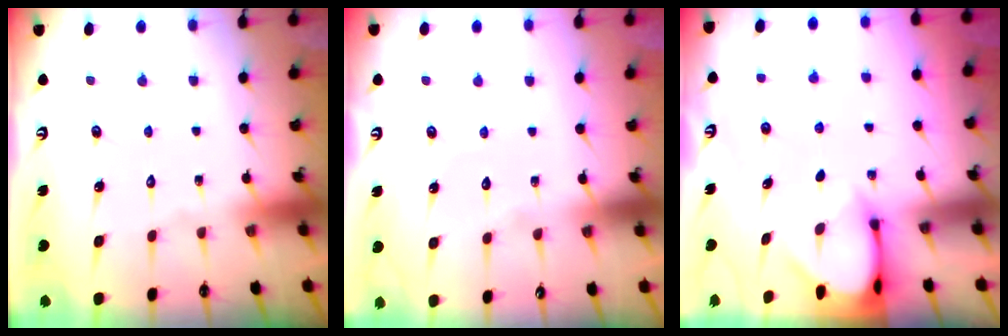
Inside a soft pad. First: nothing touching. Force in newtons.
{"total": 3.9, "press": 3.8, "slide": 0.3}
{"total": 3.2, "press": 3.2, "slide": 0.2}